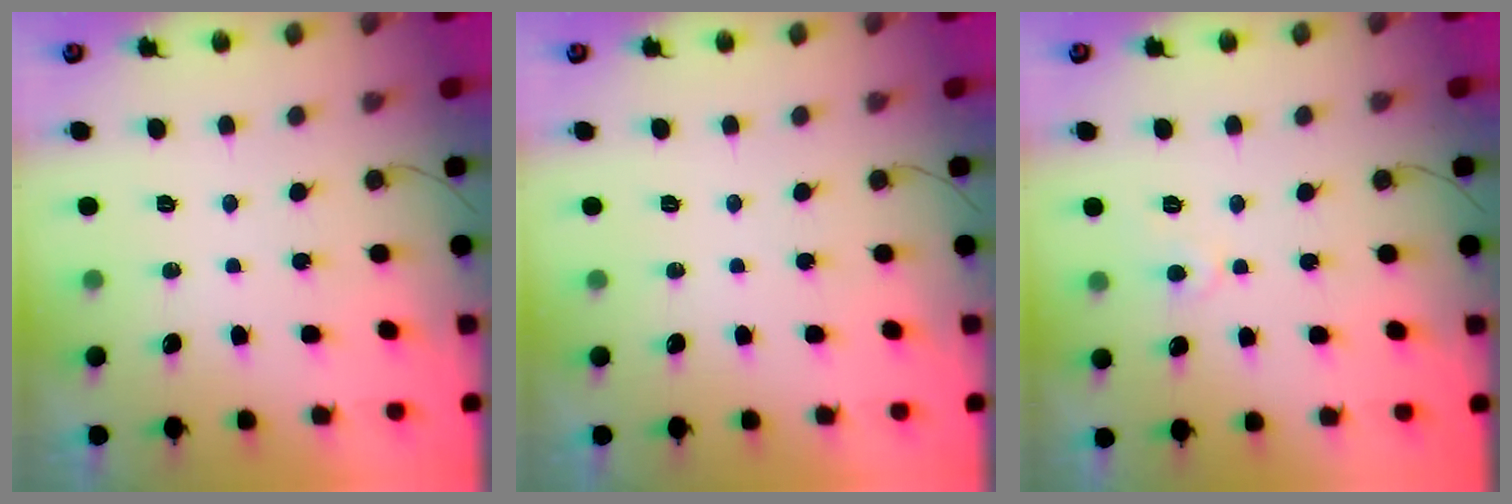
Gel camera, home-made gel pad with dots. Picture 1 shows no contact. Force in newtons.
{"total": 0.0}
{"total": 3.6, "press": 3.6, "slide": 0.5}